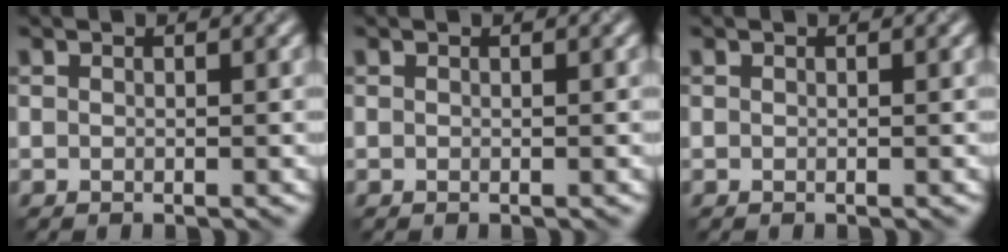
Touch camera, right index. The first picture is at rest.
{"total": 0.0}
{"total": 0.0}